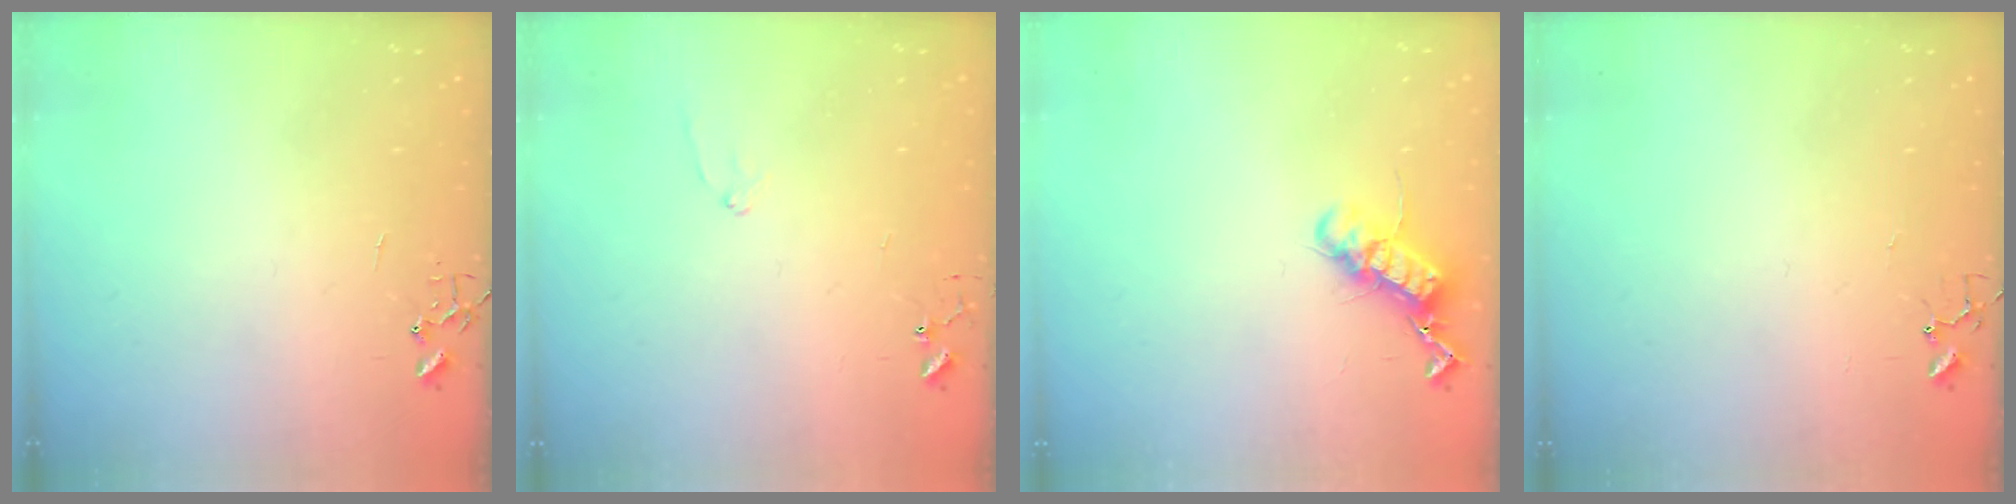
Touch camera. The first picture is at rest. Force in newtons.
{"total": 6.6, "press": 6.6, "slide": 0.8}
{"total": 12.8, "press": 12.8, "slide": 0.8}
{"total": 4.1, "press": 4.1, "slide": 0.2}